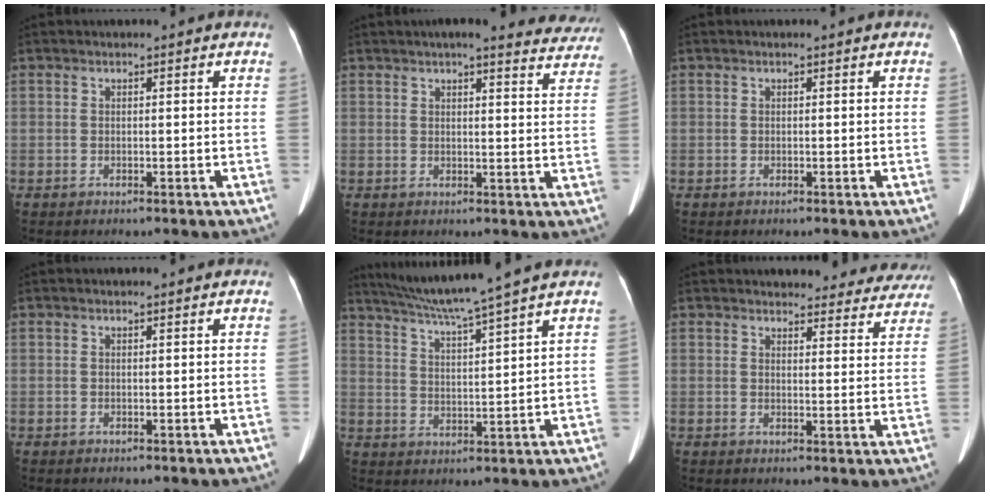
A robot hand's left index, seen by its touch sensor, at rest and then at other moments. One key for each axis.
{"total": 13.9, "fx": 12.6, "fy": 2.8, "fz": 5.2, "tx": -0.032, "ty": 0.001, "tz": 0.126}
{"total": 0.0}
{"total": 0.0}
{"total": 10.9, "fx": 9.2, "fy": -2.3, "fz": 5.2, "tx": -0.092, "ty": 0.004, "tz": 0.154}
{"total": 18.9, "fx": 17.8, "fy": 5.1, "fz": 3.9, "tx": -0.019, "ty": -0.031, "tz": 0.189}